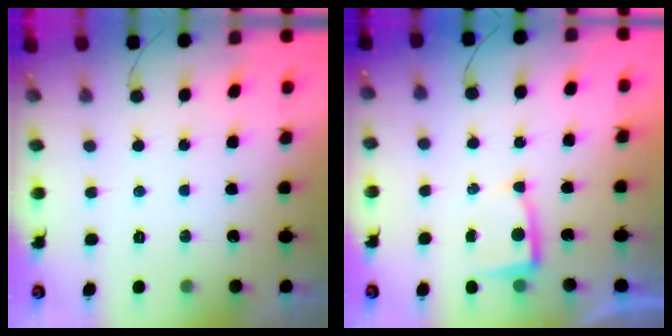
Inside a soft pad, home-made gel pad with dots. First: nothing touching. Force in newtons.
{"total": 3.0, "press": 3.0, "slide": 0.4}